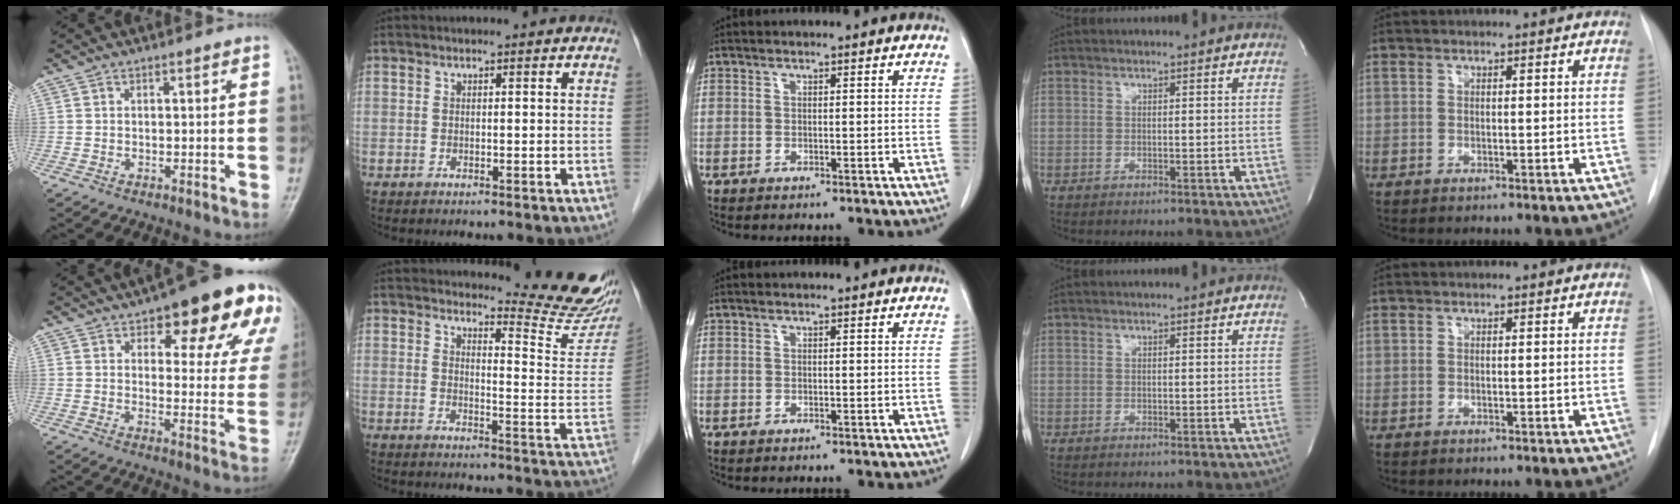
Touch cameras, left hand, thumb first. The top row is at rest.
{"thumb": {"total": 20.4, "force": [11.6, 7.8, 14.8], "torque": [-0.136, -0.029, 0.137]}, "index": {"total": 12.9, "force": [12.6, -0.4, 2.4], "torque": [-0.025, -0.103, 0.139]}}